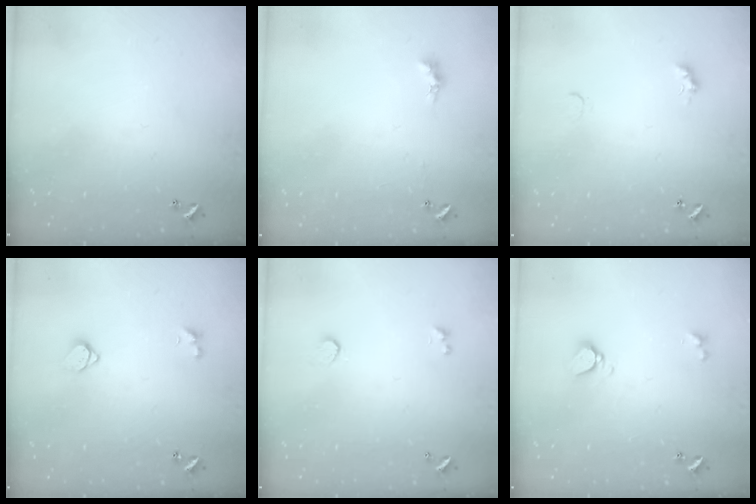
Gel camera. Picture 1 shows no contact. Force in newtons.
{"total": 0.6, "press": 0.4, "slide": 0.5}
{"total": 2.4, "press": 2.3, "slide": 0.5}
{"total": 1.6, "press": 1.5, "slide": 0.3}
{"total": 1.0, "press": 0.7, "slide": 0.7}
{"total": 4.4, "press": 4.4, "slide": 0.6}